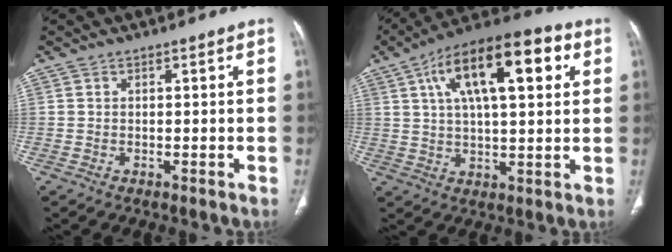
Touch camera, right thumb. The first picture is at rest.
{"total": 19.8, "force": [6.9, 7.9, 16.8], "torque": [-0.258, 0.014, 0.104]}